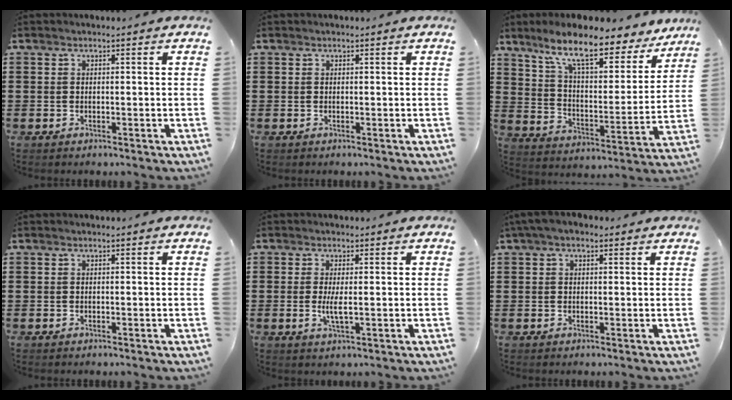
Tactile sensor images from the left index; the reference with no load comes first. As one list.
[{"total": 0.0}, {"total": 10.7, "force": [8.4, 1.7, 6.4], "torque": [-0.140, -0.046, 0.137]}, {"total": 0.0}, {"total": 3.0, "force": [-0.1, 0.6, 2.9], "torque": [-0.052, -0.003, -0.002]}, {"total": 1.9, "force": [0.9, 1.0, 1.3], "torque": [-0.028, 0.008, 0.016]}]